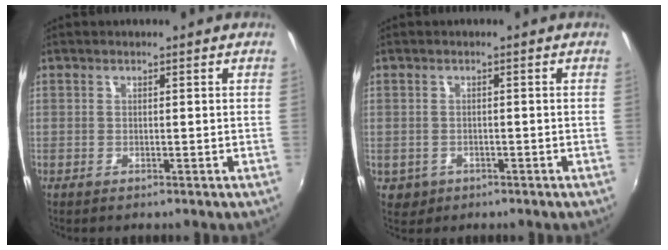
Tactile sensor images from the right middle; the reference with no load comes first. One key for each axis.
{"total": 3.1, "fx": -0.9, "fy": 2.7, "fz": 1.1, "tx": -0.030, "ty": -0.003, "tz": -0.006}